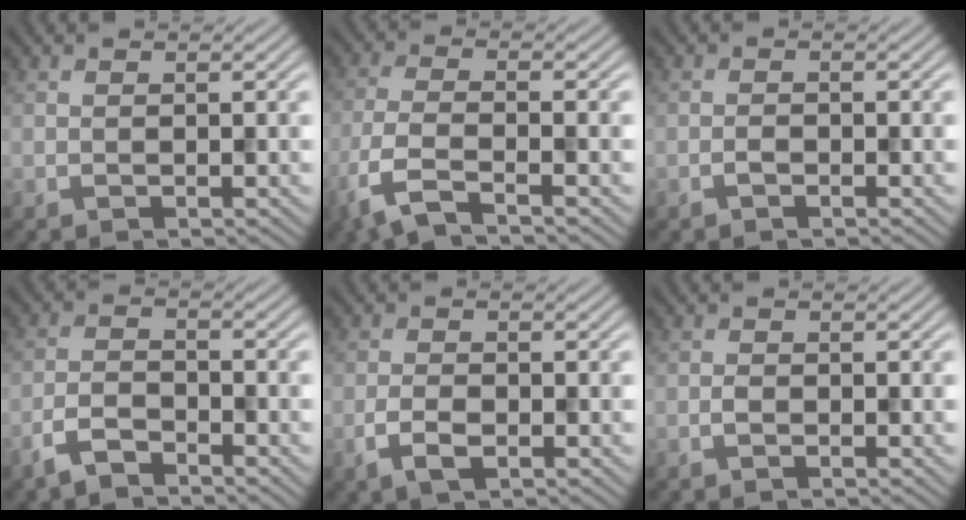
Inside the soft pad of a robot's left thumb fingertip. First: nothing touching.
{"total": 6.5, "force": [-4.0, 1.7, 4.8], "torque": [-0.109, -0.010, -0.099]}
{"total": 1.0, "force": [-0.6, 0.4, 0.6], "torque": [-0.009, 0.002, -0.013]}
{"total": 4.0, "force": [-3.1, 1.3, 2.1], "torque": [-0.048, 0.000, -0.075]}
{"total": 3.0, "force": [-1.4, 1.4, 2.2], "torque": [-0.046, -0.004, -0.030]}
{"total": 1.0, "force": [-0.4, 0.5, 0.7], "torque": [-0.013, 0.001, -0.010]}